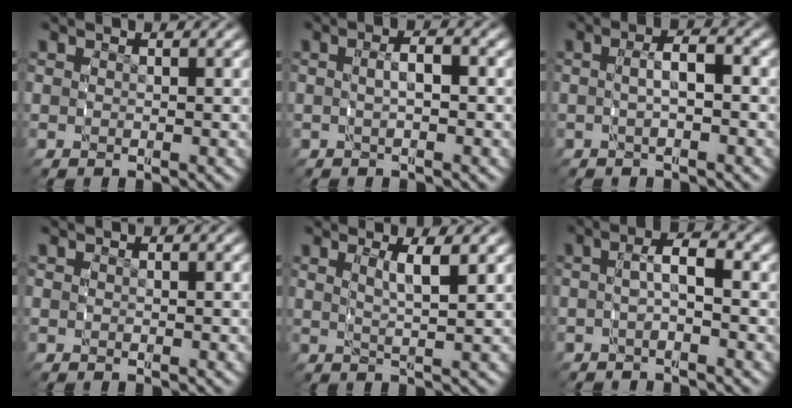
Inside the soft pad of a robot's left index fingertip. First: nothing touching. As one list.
[{"total": 2.3, "force": [-0.4, 1.2, 1.9], "torque": [-0.033, 0.001, -0.011]}, {"total": 2.8, "force": [-0.7, 1.2, 2.4], "torque": [-0.043, 0.005, -0.015]}, {"total": 0.0}, {"total": 2.9, "force": [1.1, 0.5, 2.6], "torque": [-0.053, -0.006, 0.020]}, {"total": 2.6, "force": [-0.7, 1.0, 2.3], "torque": [-0.042, 0.006, -0.016]}]